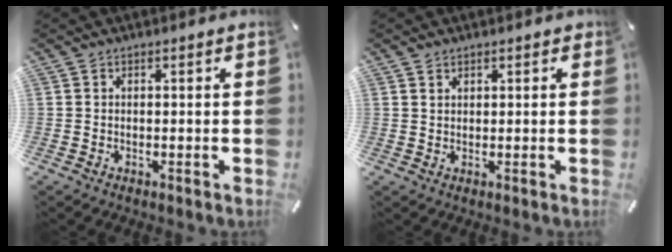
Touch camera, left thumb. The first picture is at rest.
{"total": 1.8, "force": [1.1, 1.3, 0.3], "torque": [0.002, -0.002, 0.019]}